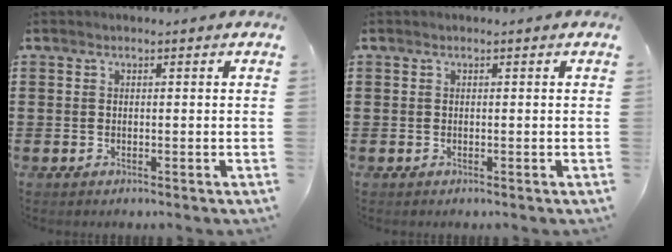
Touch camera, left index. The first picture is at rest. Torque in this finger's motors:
{"motor_torque": [0.00, 0.00, 0.01, 0.00]}